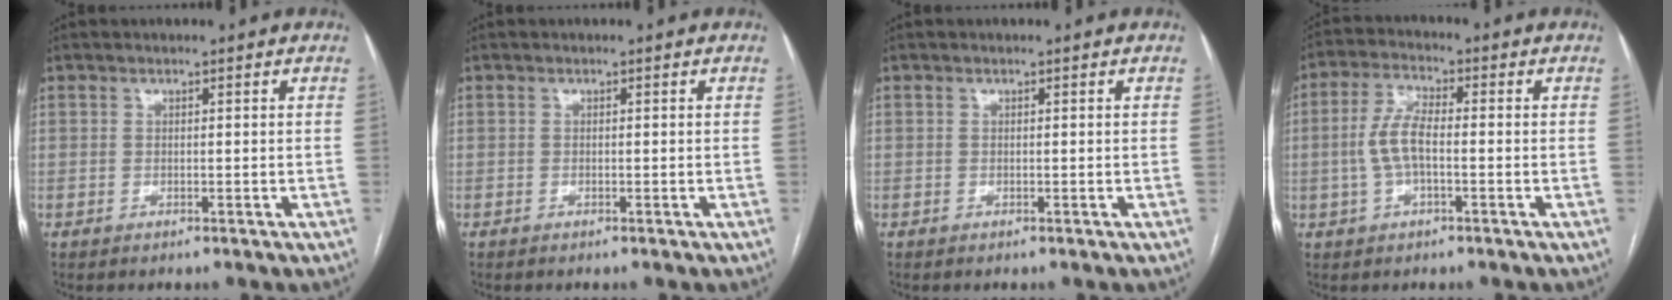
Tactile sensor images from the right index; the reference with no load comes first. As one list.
[{"total": 0.0}, {"total": 0.0}, {"total": 6.5, "force": [-0.6, 2.3, 6.0], "torque": [-0.133, 0.014, -0.013]}]